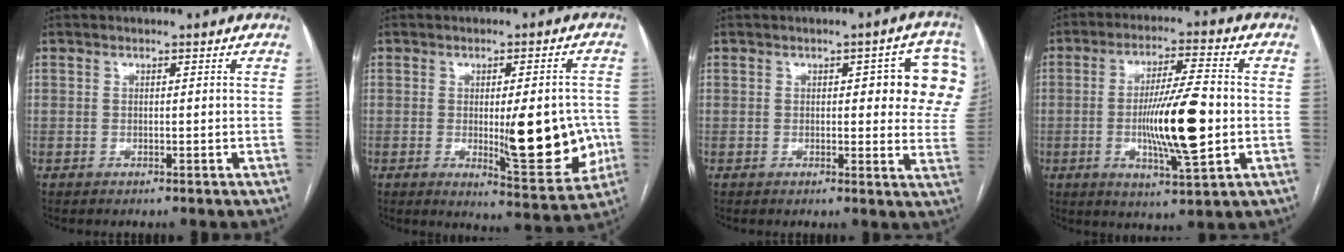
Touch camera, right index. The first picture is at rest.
{"total": 12.8, "force": [-1.8, 3.2, 12.2], "torque": [-0.150, -0.013, -0.014]}
{"total": 11.2, "force": [3.5, 3.7, 9.9], "torque": [-0.091, 0.007, 0.031]}
{"total": 13.0, "force": [-1.7, 1.3, 12.8], "torque": [-0.226, -0.007, -0.029]}